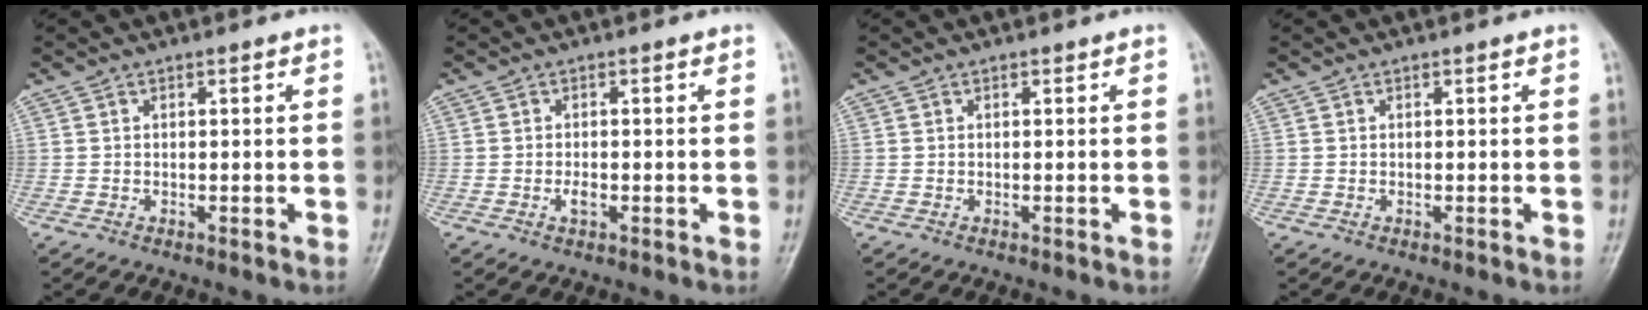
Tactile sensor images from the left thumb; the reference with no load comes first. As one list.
[{"total": 1.9, "force": [-0.4, 0.9, 1.6], "torque": [-0.026, 0.002, -0.008]}, {"total": 0.0}, {"total": 0.0}]